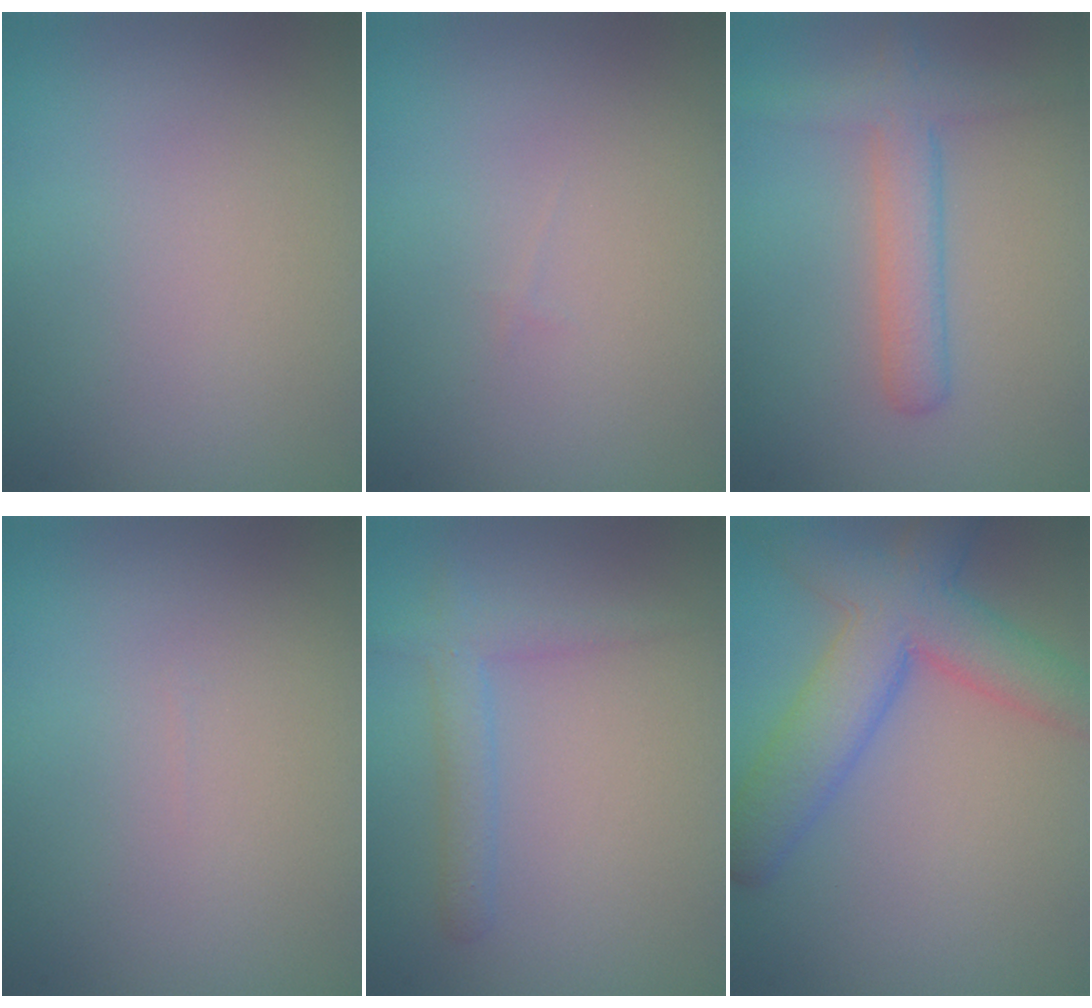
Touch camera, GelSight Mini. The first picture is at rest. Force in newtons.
{"total": 0.0}
{"total": 3.4, "press": 3.4, "slide": 0.1}
{"total": 0.0}
{"total": 2.1, "press": 2.1, "slide": 0.2}
{"total": 7.1, "press": 7.1, "slide": 0.3}